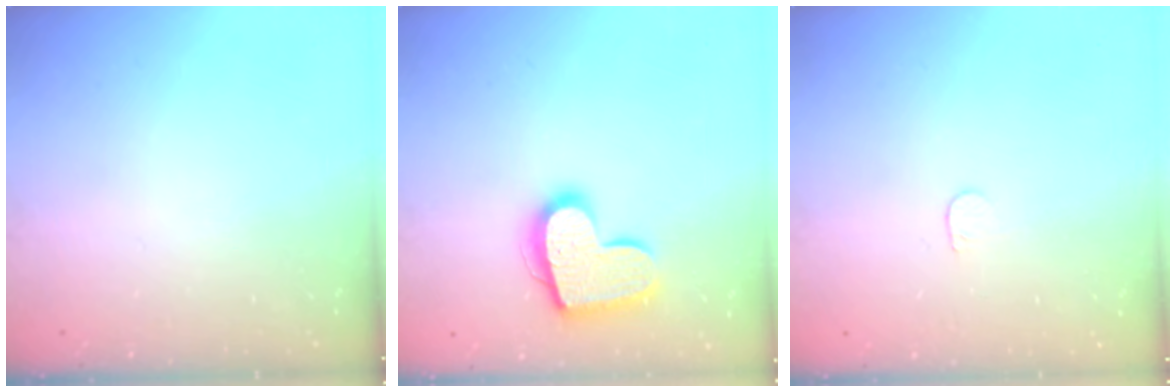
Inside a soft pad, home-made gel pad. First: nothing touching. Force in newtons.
{"total": 15.8, "press": 15.8, "slide": 1.0}
{"total": 3.3, "press": 3.3, "slide": 0.3}